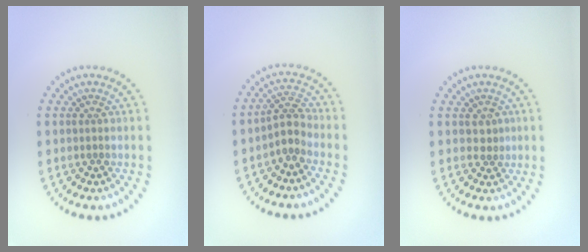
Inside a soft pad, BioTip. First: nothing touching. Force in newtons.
{"total": 2.1, "press": 1.6, "slide": 1.3}
{"total": 1.0, "press": 0.8, "slide": 0.5}